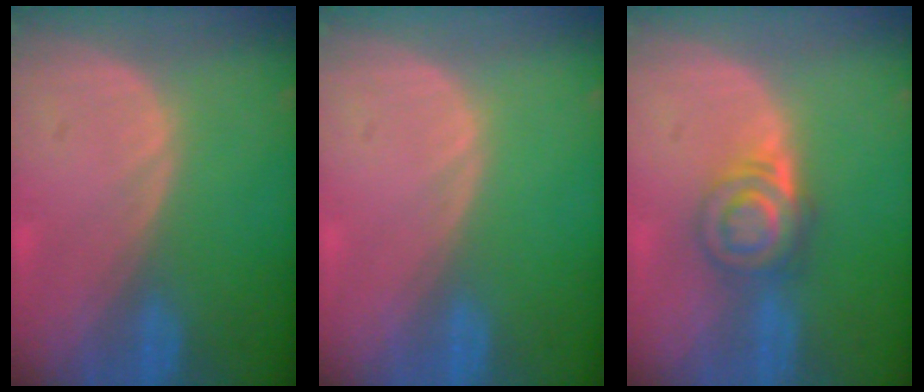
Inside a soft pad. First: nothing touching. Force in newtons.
{"total": 0.0}
{"total": 6.3, "press": 5.5, "slide": 3.1}